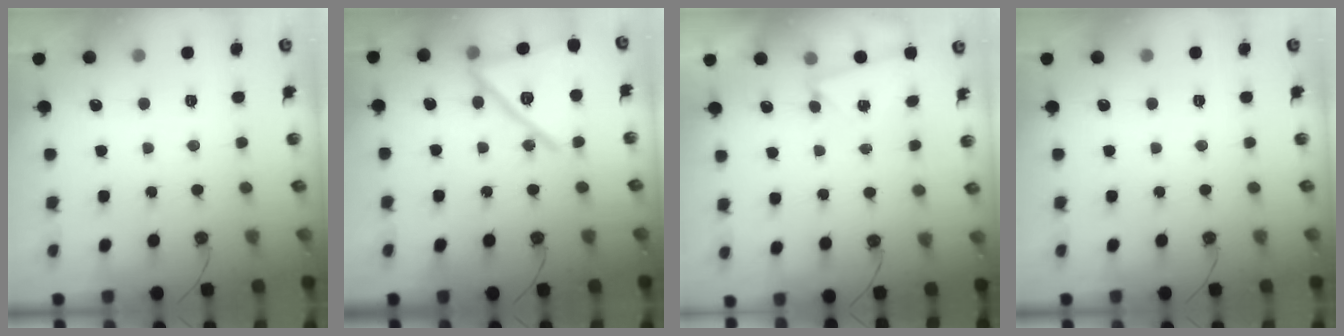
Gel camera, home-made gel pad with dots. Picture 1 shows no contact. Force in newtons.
{"total": 19.4, "press": 16.5, "slide": 10.3}
{"total": 2.2, "press": 2.2, "slide": 0.2}
{"total": 0.0}